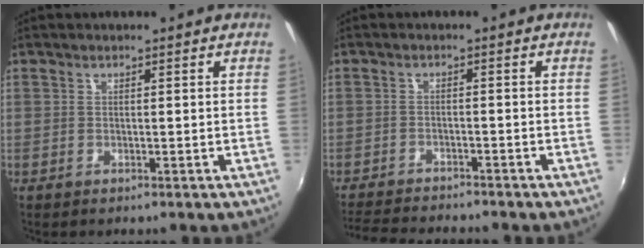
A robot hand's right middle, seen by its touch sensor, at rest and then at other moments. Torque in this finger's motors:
{"motor_torque": [0.99, -1.15, 0.12, 0.05]}